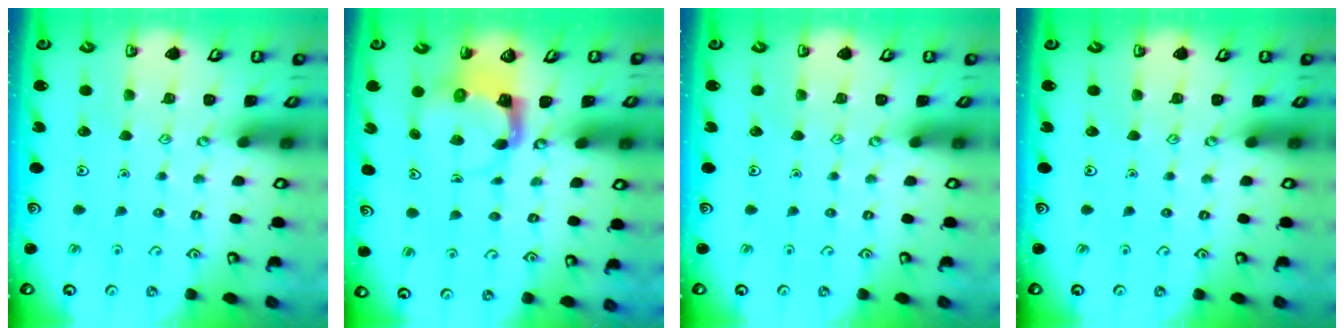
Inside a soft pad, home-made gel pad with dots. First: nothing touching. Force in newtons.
{"total": 3.8, "press": 3.8, "slide": 0.4}
{"total": 0.0}
{"total": 0.0}